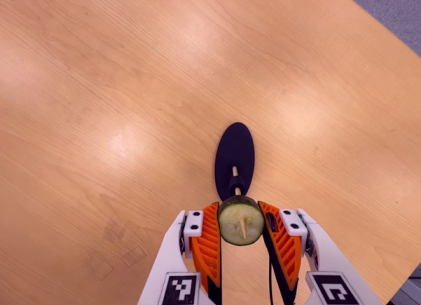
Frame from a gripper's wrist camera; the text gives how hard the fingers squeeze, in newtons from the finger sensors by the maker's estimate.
{"total": 11.1, "left": 10.7, "right": 11.6}